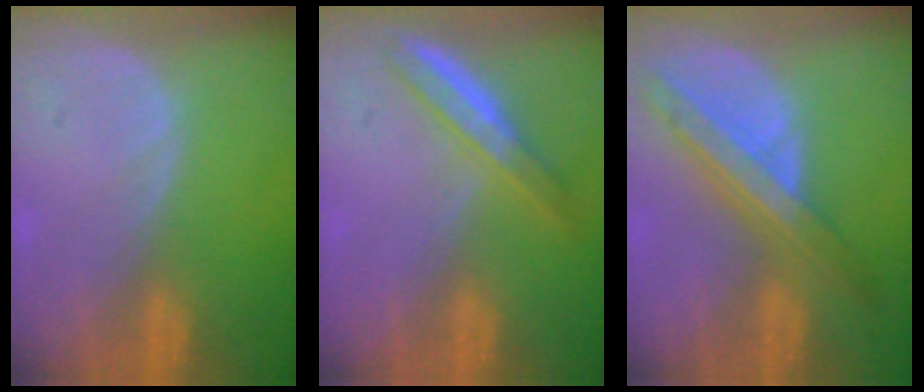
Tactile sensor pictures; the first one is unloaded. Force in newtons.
{"total": 5.1, "press": 4.6, "slide": 2.2}
{"total": 8.7, "press": 7.4, "slide": 4.5}